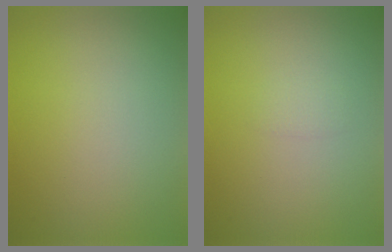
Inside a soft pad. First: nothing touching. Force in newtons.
{"total": 0.6, "press": 0.6, "slide": 0.1}